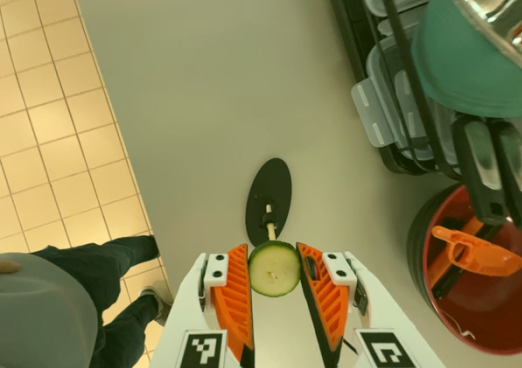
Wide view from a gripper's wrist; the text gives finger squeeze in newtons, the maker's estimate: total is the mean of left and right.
{"total": 7.5, "left": 7.7, "right": 7.3}